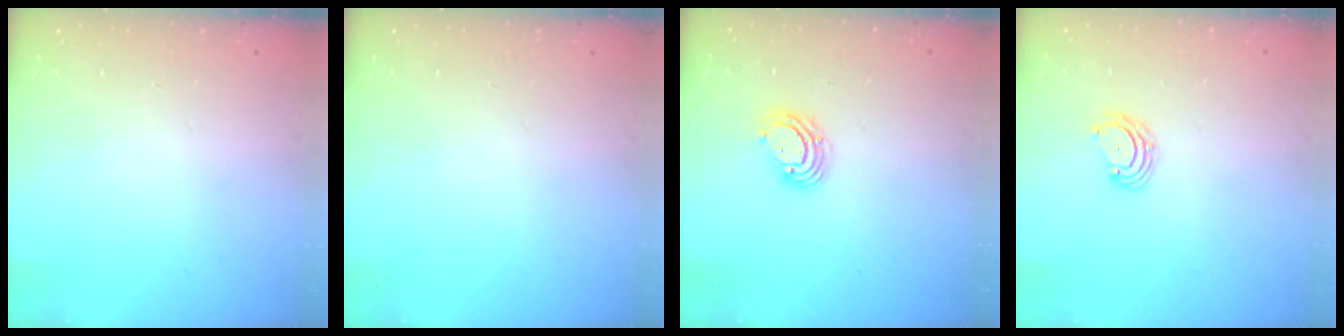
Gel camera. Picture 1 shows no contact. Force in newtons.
{"total": 0.0}
{"total": 6.2, "press": 6.1, "slide": 1.0}
{"total": 2.8, "press": 2.8, "slide": 0.3}